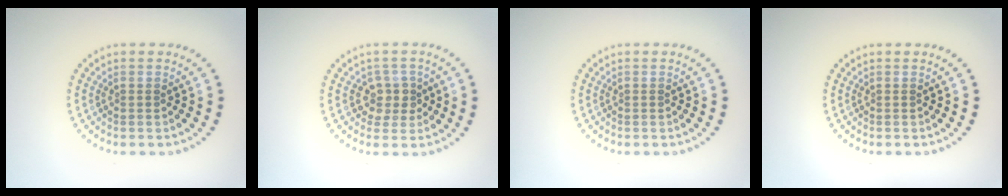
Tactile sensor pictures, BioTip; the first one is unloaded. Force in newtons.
{"total": 2.3, "press": 2.1, "slide": 0.9}
{"total": 0.0}
{"total": 0.0}